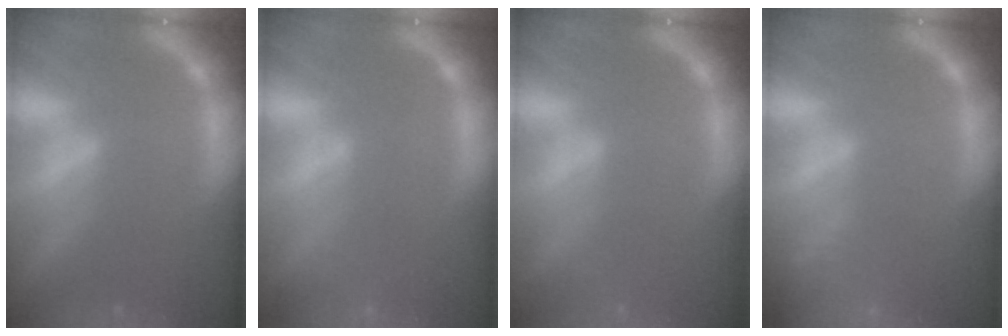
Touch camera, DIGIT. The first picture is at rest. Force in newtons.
{"total": 3.0}
{"total": 1.9}
{"total": 8.0}